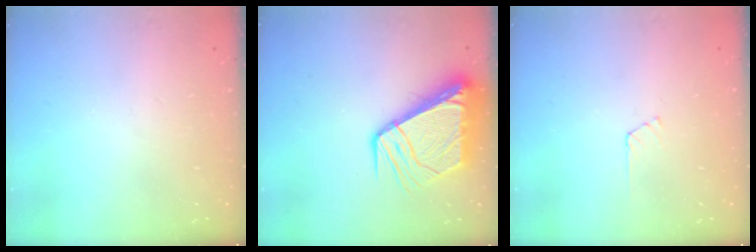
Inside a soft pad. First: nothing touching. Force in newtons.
{"total": 14.6, "press": 14.5, "slide": 1.7}
{"total": 2.4, "press": 2.4, "slide": 0.3}